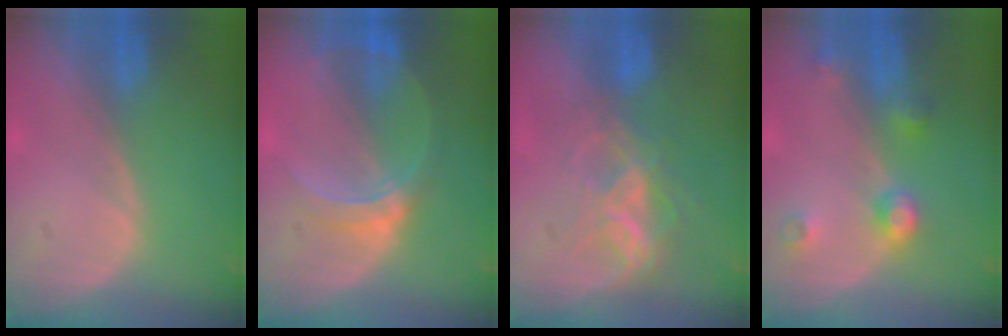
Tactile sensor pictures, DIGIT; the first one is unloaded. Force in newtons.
{"total": 6.3, "press": 5.6, "slide": 3.0}
{"total": 7.3, "press": 6.2, "slide": 3.9}
{"total": 4.4, "press": 3.9, "slide": 2.1}